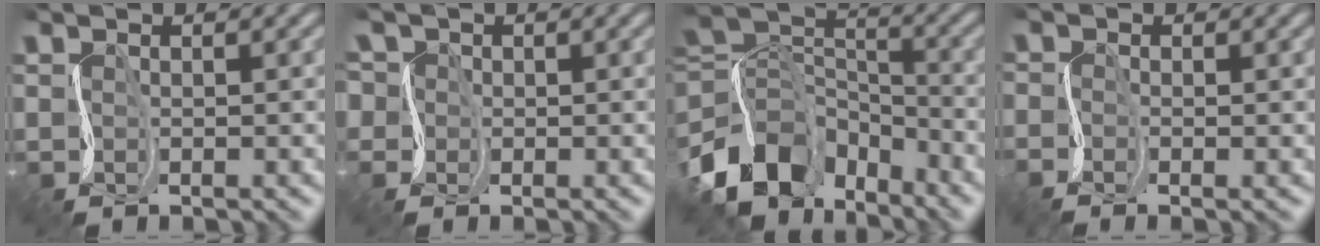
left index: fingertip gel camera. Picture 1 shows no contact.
{"total": 4.0, "force": [0.7, 3.7, 1.3], "torque": [-0.028, 0.026, -0.021]}
{"total": 11.6, "force": [-6.8, 7.2, 6.2], "torque": [-0.117, 0.012, -0.146]}
{"total": 1.2, "force": [-0.7, 0.2, 0.9], "torque": [-0.017, -0.002, -0.019]}